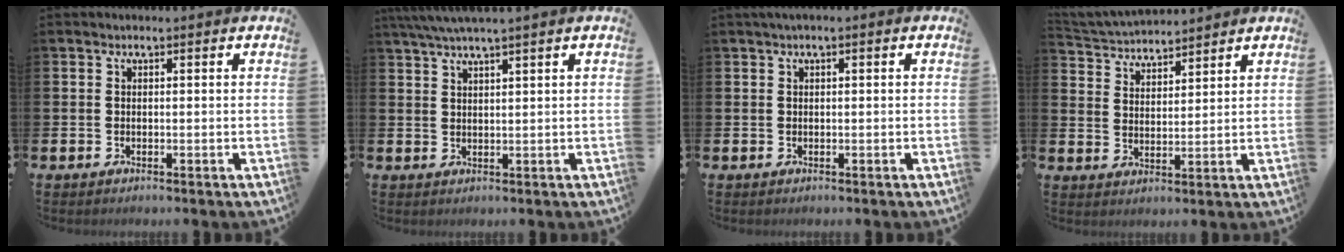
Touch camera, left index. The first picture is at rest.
{"total": 3.3, "force": [2.8, -0.6, 1.6], "torque": [-0.043, -0.003, 0.053]}
{"total": 0.8, "force": [0.2, 0.2, 0.8], "torque": [-0.013, 0.003, 0.001]}
{"total": 4.3, "force": [4.2, 1.0, -0.1], "torque": [-0.015, -0.027, 0.074]}